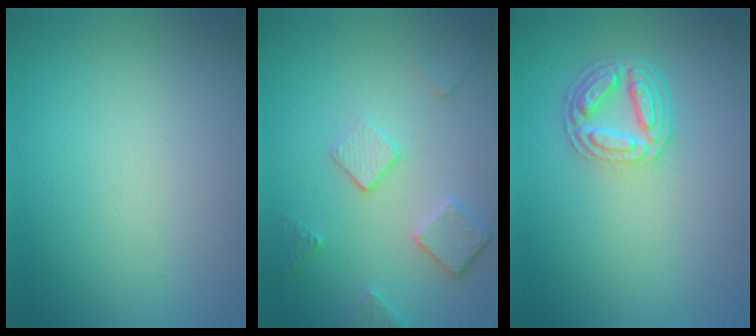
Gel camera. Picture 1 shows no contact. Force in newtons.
{"total": 3.5, "press": 2.8, "slide": 2.2}
{"total": 4.7, "press": 3.6, "slide": 2.9}